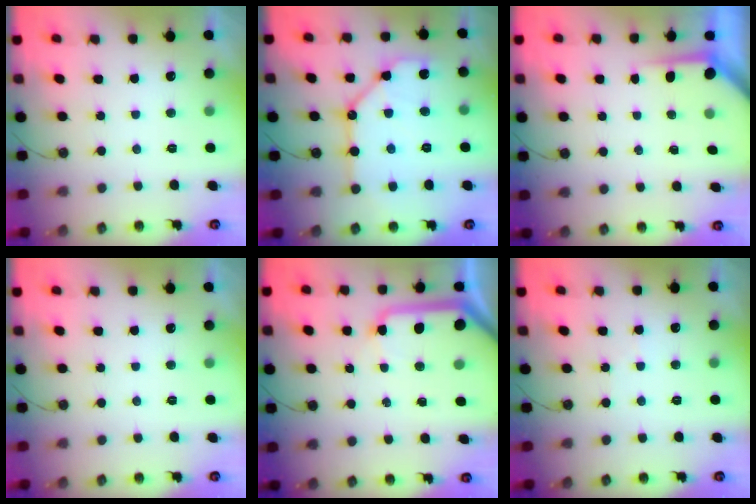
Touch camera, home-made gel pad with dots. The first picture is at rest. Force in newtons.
{"total": 14.0, "press": 13.9, "slide": 1.0}
{"total": 3.7, "press": 3.7, "slide": 0.4}
{"total": 0.0}
{"total": 11.1, "press": 11.0, "slide": 1.4}
{"total": 3.2, "press": 3.2, "slide": 0.5}